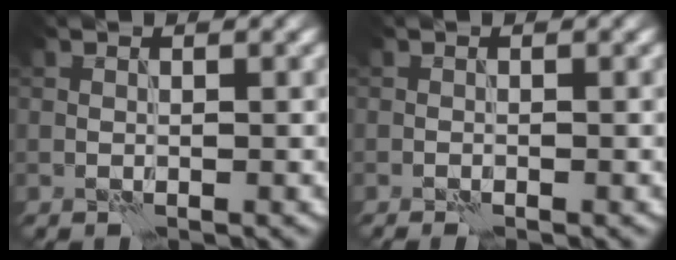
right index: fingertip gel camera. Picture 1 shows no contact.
{"total": 0.7, "force": [-0.5, 0.1, 0.5], "torque": [-0.009, -0.002, -0.009]}